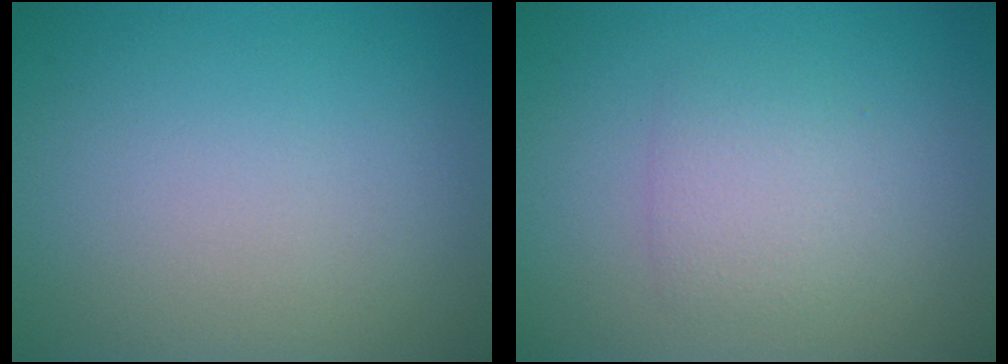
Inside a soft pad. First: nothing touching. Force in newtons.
{"total": 2.3, "press": 2.3, "slide": 0.1}